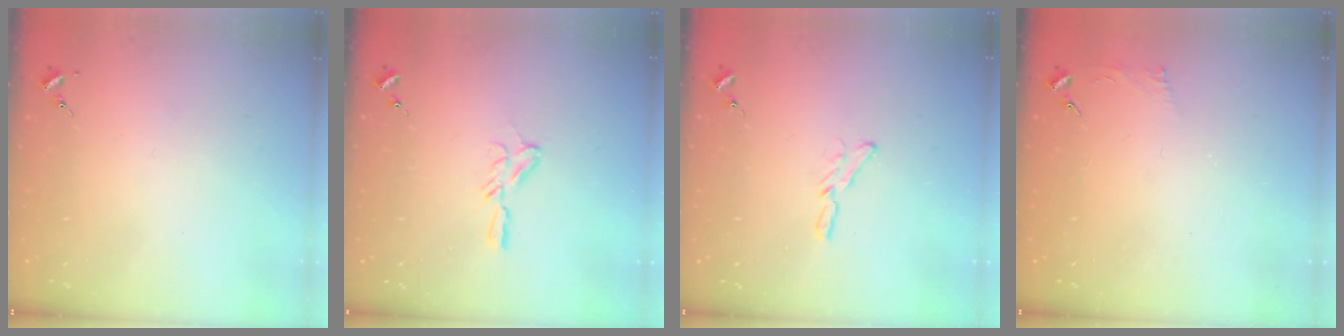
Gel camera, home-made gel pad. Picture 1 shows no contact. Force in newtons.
{"total": 6.9, "press": 6.9, "slide": 0.6}
{"total": 5.3, "press": 5.2, "slide": 0.6}
{"total": 2.4, "press": 2.4, "slide": 0.3}